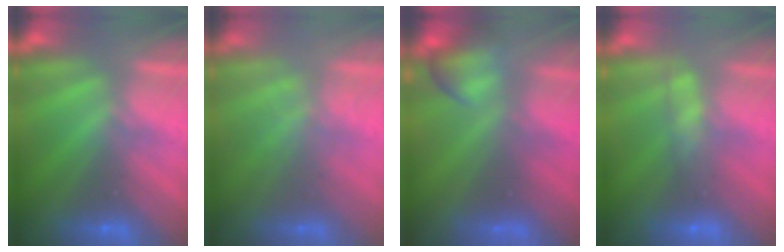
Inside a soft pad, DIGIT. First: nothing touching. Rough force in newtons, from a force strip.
{"total": 1.5}
{"total": 7.4}
{"total": 2.6}